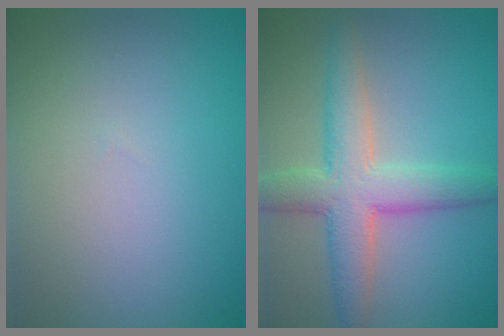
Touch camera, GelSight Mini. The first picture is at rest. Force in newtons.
{"total": 5.6, "press": 5.6, "slide": 0.2}